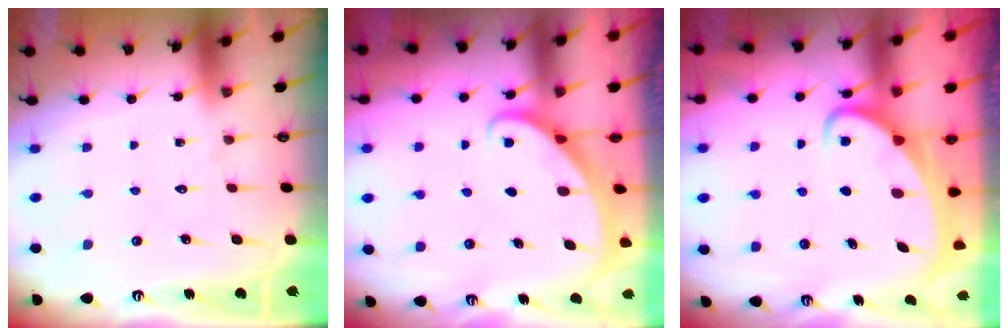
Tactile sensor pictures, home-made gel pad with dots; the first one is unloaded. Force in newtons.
{"total": 1.8, "press": 1.8, "slide": 0.1}
{"total": 3.7, "press": 3.7, "slide": 0.5}